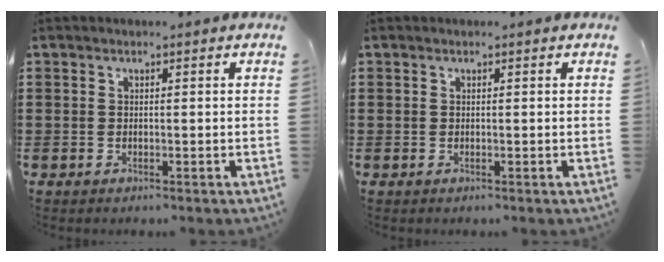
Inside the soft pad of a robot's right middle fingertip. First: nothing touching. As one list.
[{"total": 0.0}]